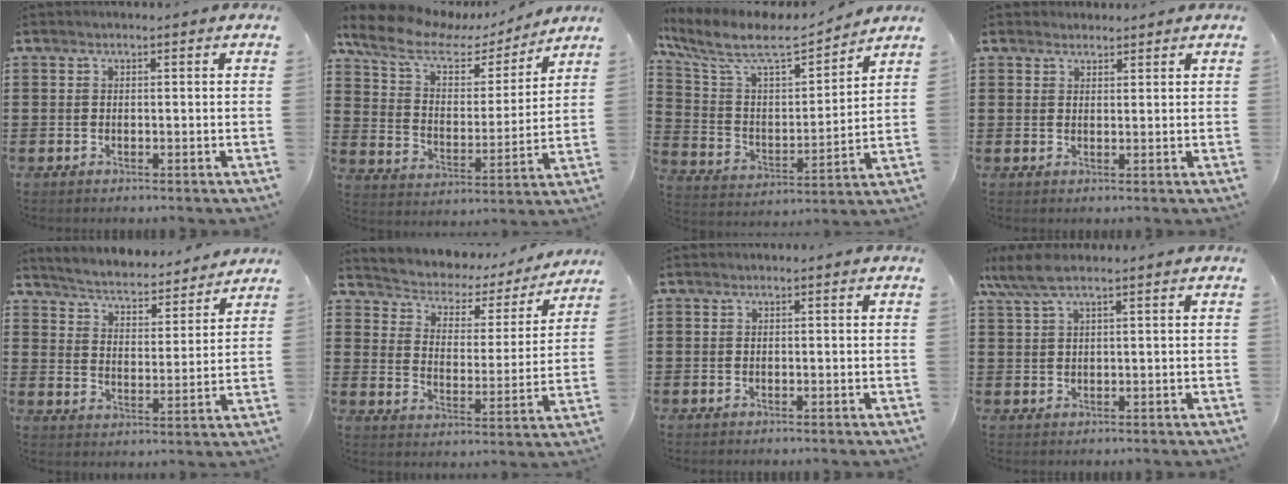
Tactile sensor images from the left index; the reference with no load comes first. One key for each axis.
{"total": 9.3, "fx": 6.6, "fy": 4.0, "fz": 5.2, "tx": -0.129, "ty": -0.027, "tz": 0.115}
{"total": 9.2, "fx": 7.5, "fy": 2.4, "fz": 4.7, "tx": -0.127, "ty": -0.045, "tz": 0.124}
{"total": 1.7, "fx": 1.6, "fy": 0.6, "fz": 0.0, "tx": -0.005, "ty": 0.003, "tz": 0.032}
{"total": 3.7, "fx": 3.7, "fy": -0.2, "fz": 0.5, "tx": -0.032, "ty": -0.037, "tz": 0.055}
{"total": 3.3, "fx": 2.8, "fy": 1.6, "fz": 0.5, "tx": -0.034, "ty": -0.027, "tz": 0.037}
{"total": 0.0}
{"total": 4.1, "fx": 2.3, "fy": 0.7, "fz": 3.3, "tx": -0.077, "ty": 0.002, "tz": 0.040}